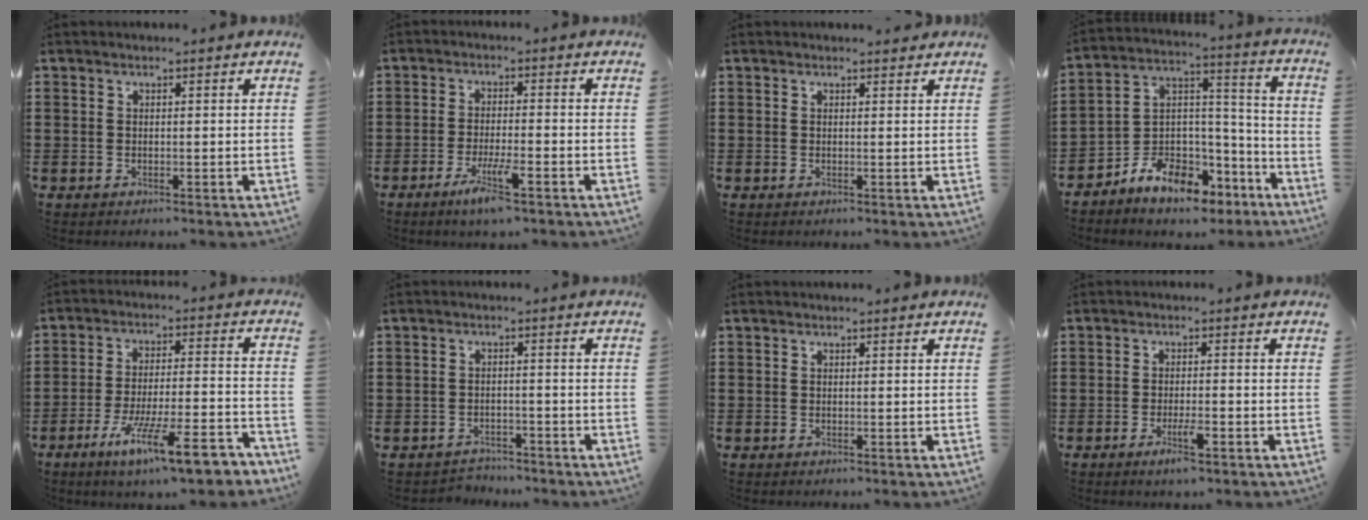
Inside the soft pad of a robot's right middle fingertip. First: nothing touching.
{"total": 5.0, "force": [-3.0, 0.4, 4.1], "torque": [-0.076, -0.009, -0.051]}
{"total": 0.6, "force": [0.5, 0.4, 0.1], "torque": [0.005, -0.001, 0.008]}
{"total": 8.6, "force": [-7.1, 4.2, 2.5], "torque": [-0.054, 0.016, -0.130]}
{"total": 12.5, "force": [-8.9, 1.7, 8.6], "torque": [-0.154, 0.014, -0.160]}
{"total": 2.6, "force": [-2.5, 0.4, -0.3], "torque": [-0.004, -0.002, -0.056]}
{"total": 0.0}
{"total": 3.3, "force": [-1.7, 0.6, 2.8], "torque": [-0.053, -0.003, -0.031]}